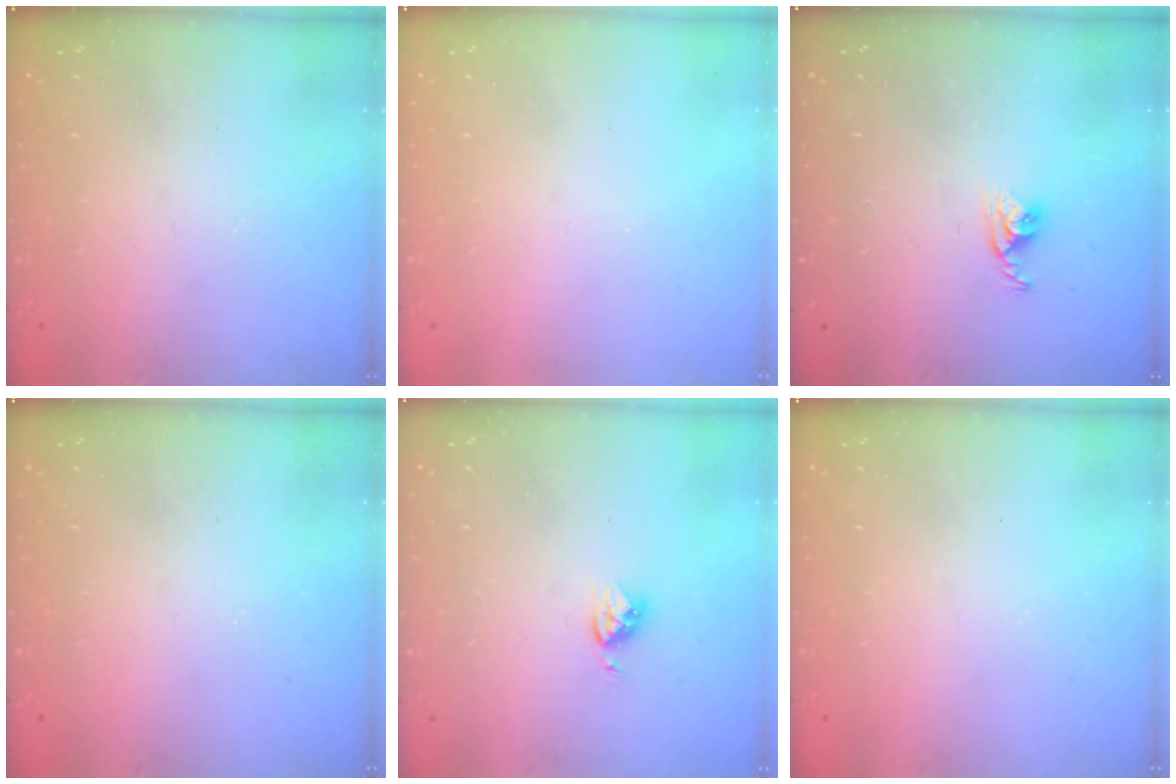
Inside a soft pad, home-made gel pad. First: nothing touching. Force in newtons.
{"total": 0.0}
{"total": 4.3, "press": 4.3, "slide": 0.1}
{"total": 0.0}
{"total": 4.0, "press": 4.0, "slide": 0.4}
{"total": 0.0}